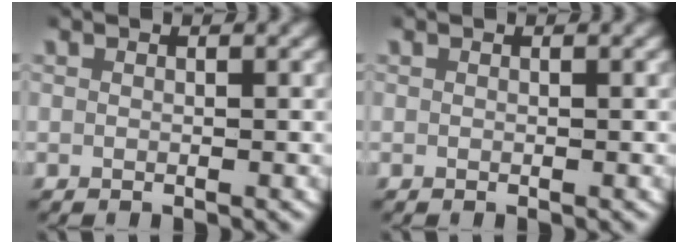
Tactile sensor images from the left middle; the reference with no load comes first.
{"total": 0.0}